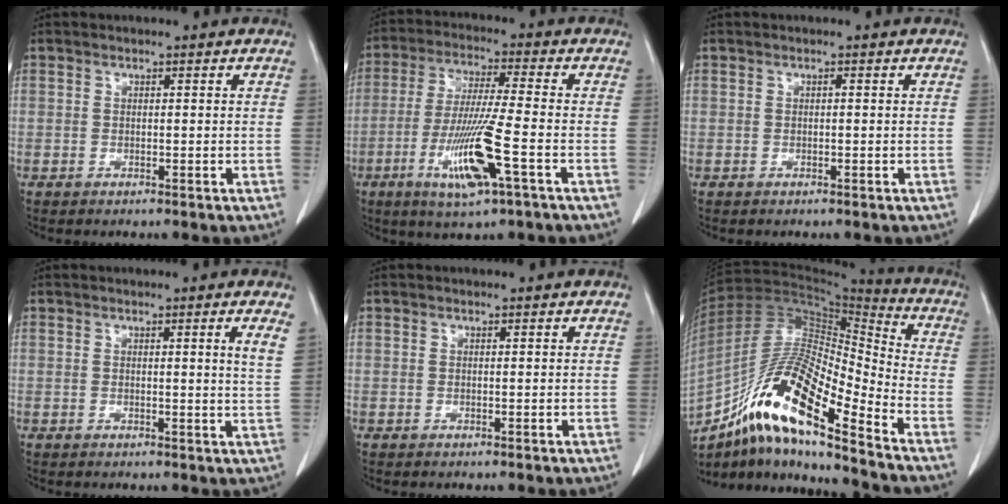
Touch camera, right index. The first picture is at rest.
{"total": 11.9, "force": [-4.4, 0.1, 11.0], "torque": [-0.220, -0.020, -0.081]}
{"total": 0.0}
{"total": 2.4, "force": [1.3, -0.6, 1.9], "torque": [-0.029, -0.011, 0.013]}
{"total": 0.0}
{"total": 19.2, "force": [-12.3, 2.6, 14.5], "torque": [-0.282, -0.003, -0.220]}